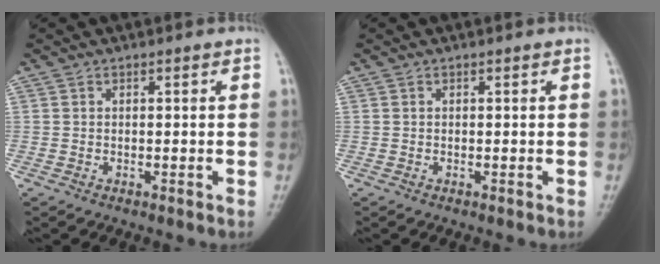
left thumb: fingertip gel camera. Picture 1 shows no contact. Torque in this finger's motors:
{"motor_torque": [0.00, 0.00, 0.00, 0.00, 0.00]}